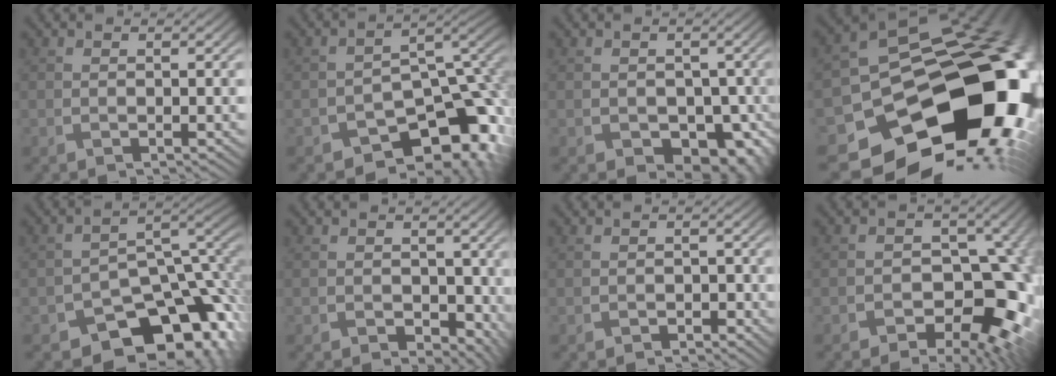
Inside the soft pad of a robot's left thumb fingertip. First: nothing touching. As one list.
[{"total": 10.7, "force": [-6.5, 5.9, 6.1], "torque": [-0.087, -0.024, -0.096]}, {"total": 6.8, "force": [-2.6, 5.1, 3.6], "torque": [-0.044, -0.008, -0.037]}, {"total": 20.2, "force": [-6.8, 14.6, 12.2], "torque": [-0.213, -0.036, -0.076]}, {"total": 13.0, "force": [-8.3, 7.1, 7.1], "torque": [-0.115, -0.035, -0.114]}, {"total": 3.8, "force": [-0.2, 3.1, 2.1], "torque": [-0.032, -0.015, 0.000]}, {"total": 0.8, "force": [-0.5, 0.6, 0.1], "torque": [0.005, 0.003, -0.008]}, {"total": 9.6, "force": [-3.9, 6.1, 6.4], "torque": [-0.050, -0.018, -0.062]}]